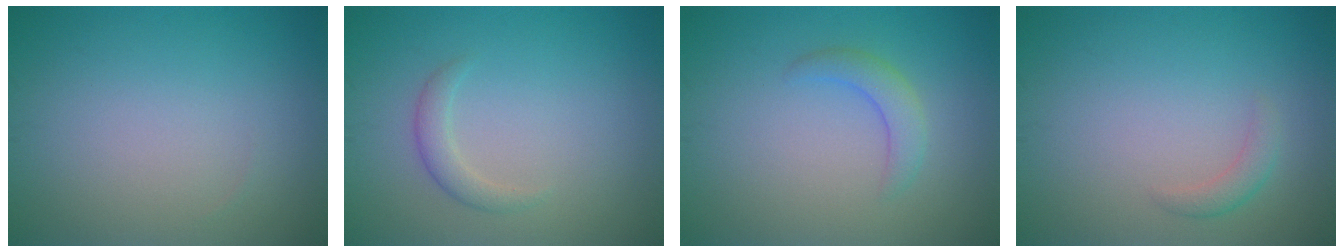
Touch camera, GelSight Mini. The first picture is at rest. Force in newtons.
{"total": 1.6, "press": 1.6, "slide": 0.0}
{"total": 2.1, "press": 2.1, "slide": 0.2}
{"total": 1.4, "press": 1.4, "slide": 0.0}